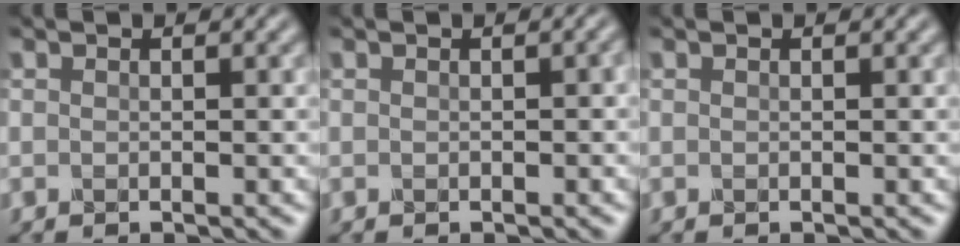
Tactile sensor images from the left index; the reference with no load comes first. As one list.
[{"total": 1.1, "force": [-0.4, 0.5, 0.8], "torque": [-0.001, 0.007, -0.007]}, {"total": 0.0}]